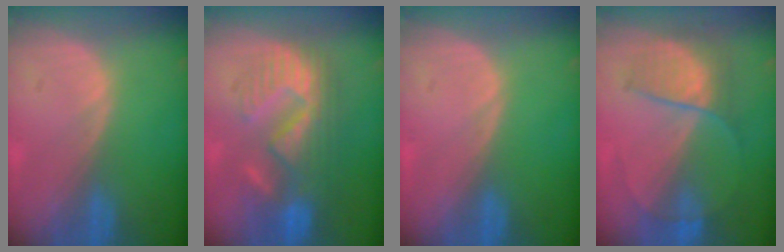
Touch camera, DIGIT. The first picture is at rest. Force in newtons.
{"total": 9.8, "press": 9.5, "slide": 2.5}
{"total": 0.0}
{"total": 6.2, "press": 6.1, "slide": 0.9}